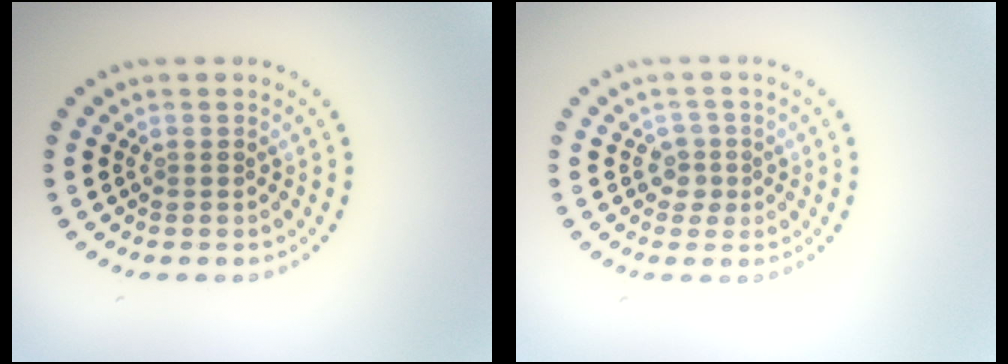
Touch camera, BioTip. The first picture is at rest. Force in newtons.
{"total": 1.7, "press": 1.3, "slide": 1.0}